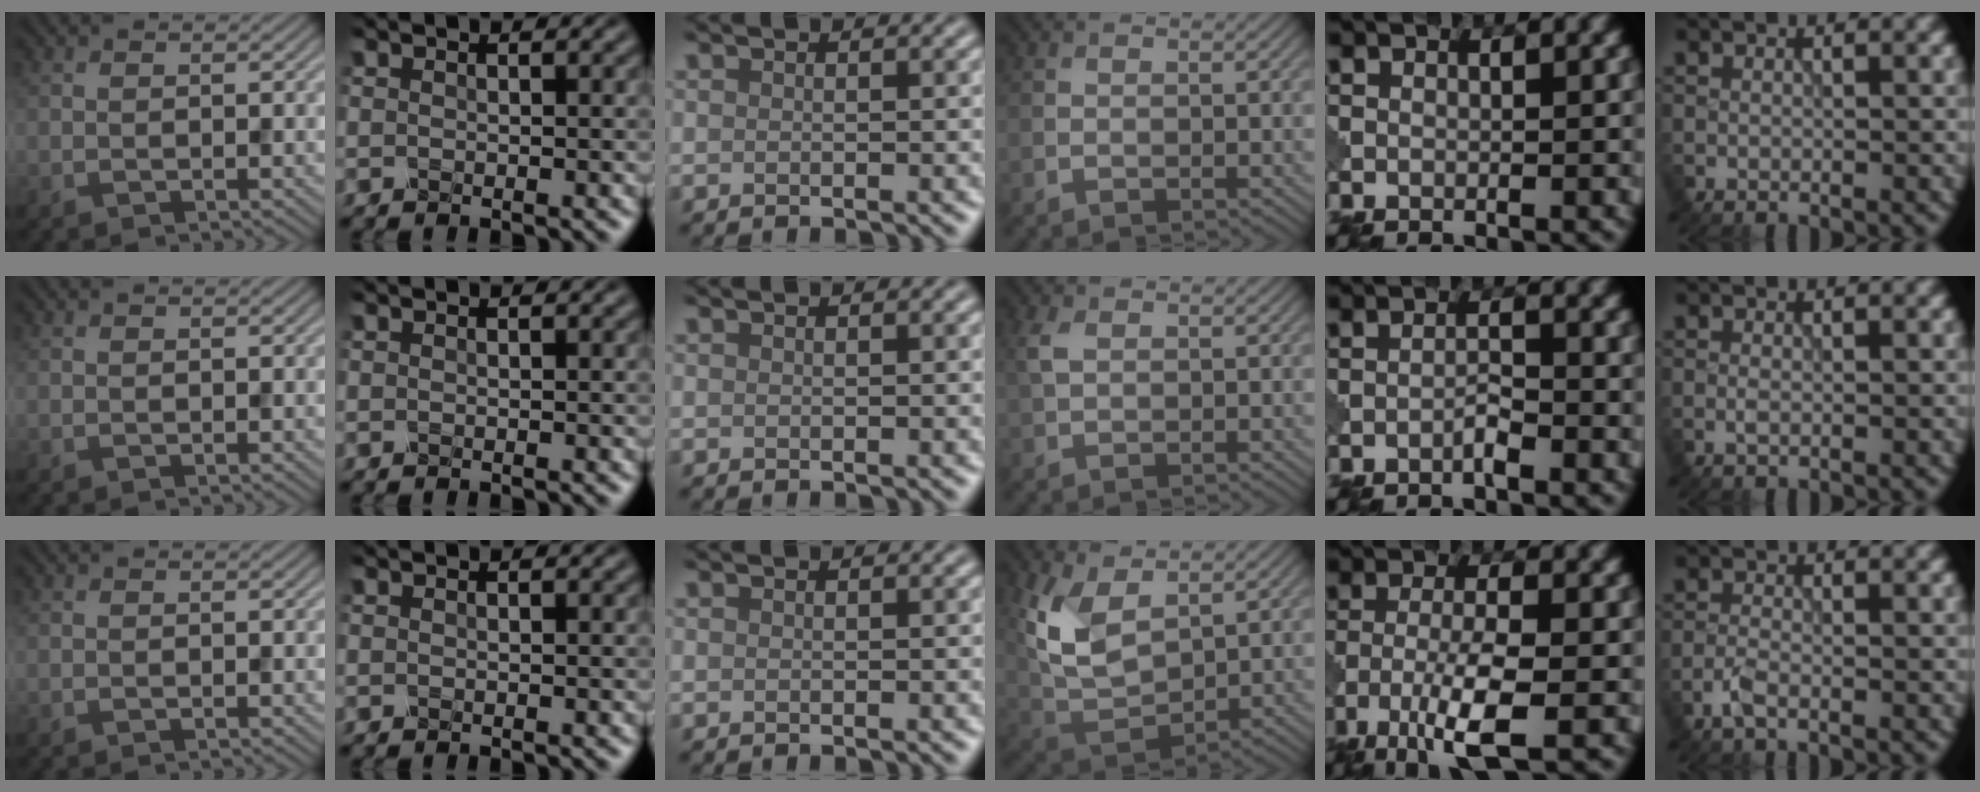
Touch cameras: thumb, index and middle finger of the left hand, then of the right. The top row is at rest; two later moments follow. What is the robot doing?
{"motion": "squeeze", "object": "clothespin"}